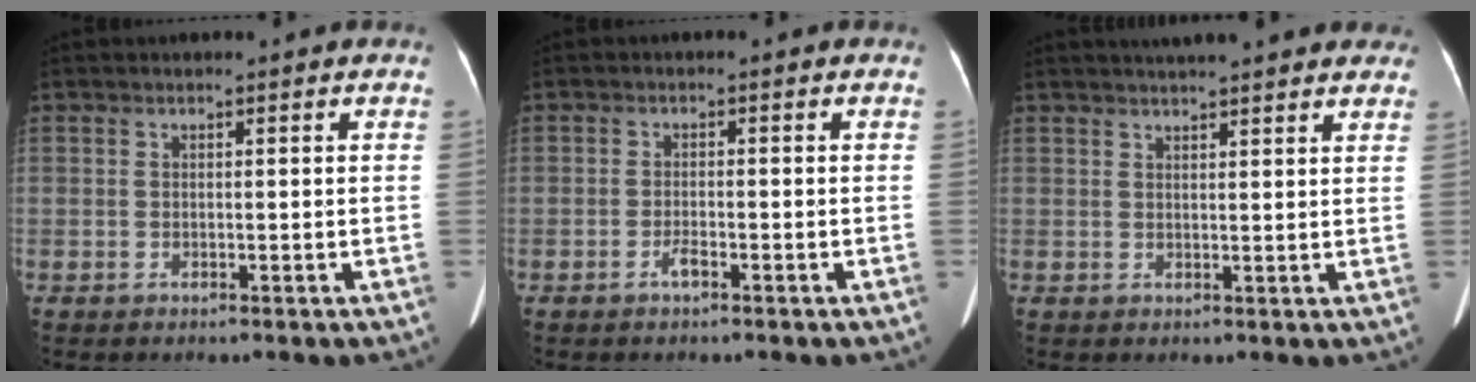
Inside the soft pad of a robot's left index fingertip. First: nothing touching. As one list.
[{"total": 1.4, "force": [-1.0, 0.2, 0.9], "torque": [-0.022, -0.002, -0.017]}, {"total": 13.5, "force": [11.9, 2.3, 5.9], "torque": [-0.073, 0.033, 0.143]}]